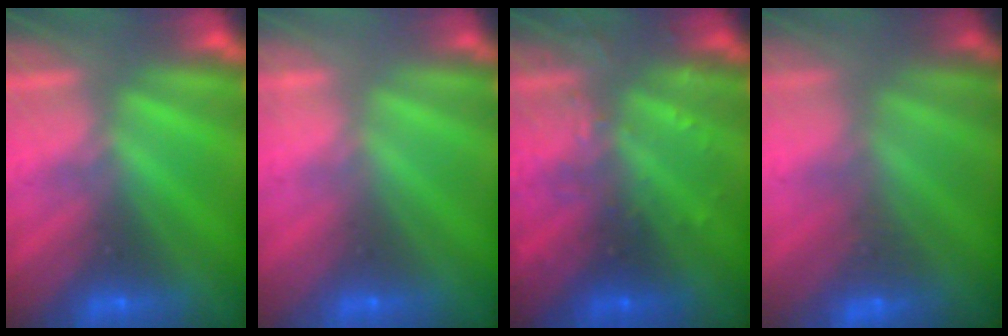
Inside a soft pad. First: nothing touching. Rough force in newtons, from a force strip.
{"total": 3.8}
{"total": 2.9}
{"total": 2.5}